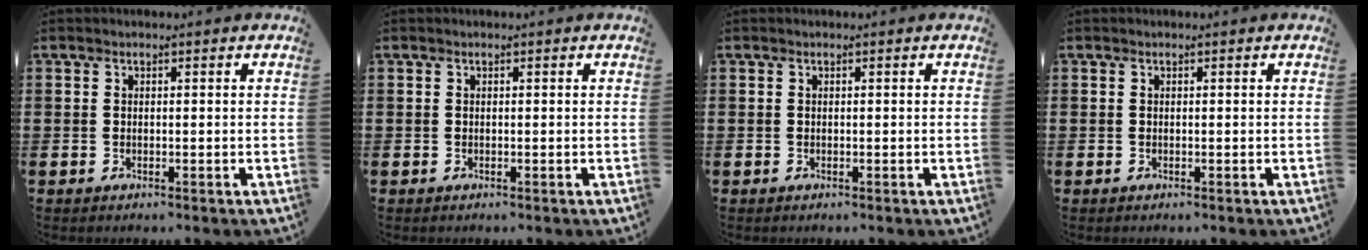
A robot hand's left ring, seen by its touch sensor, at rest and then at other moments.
{"total": 0.0}
{"total": 0.0}
{"total": 0.0}